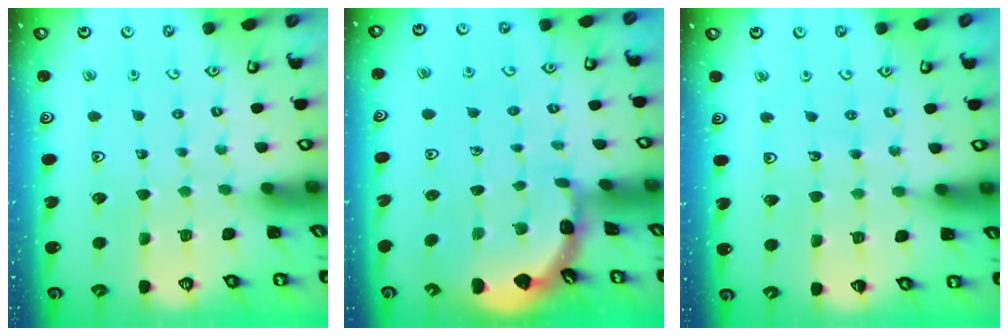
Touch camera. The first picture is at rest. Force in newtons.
{"total": 1.8, "press": 1.8, "slide": 0.1}
{"total": 3.0, "press": 3.0, "slide": 0.3}